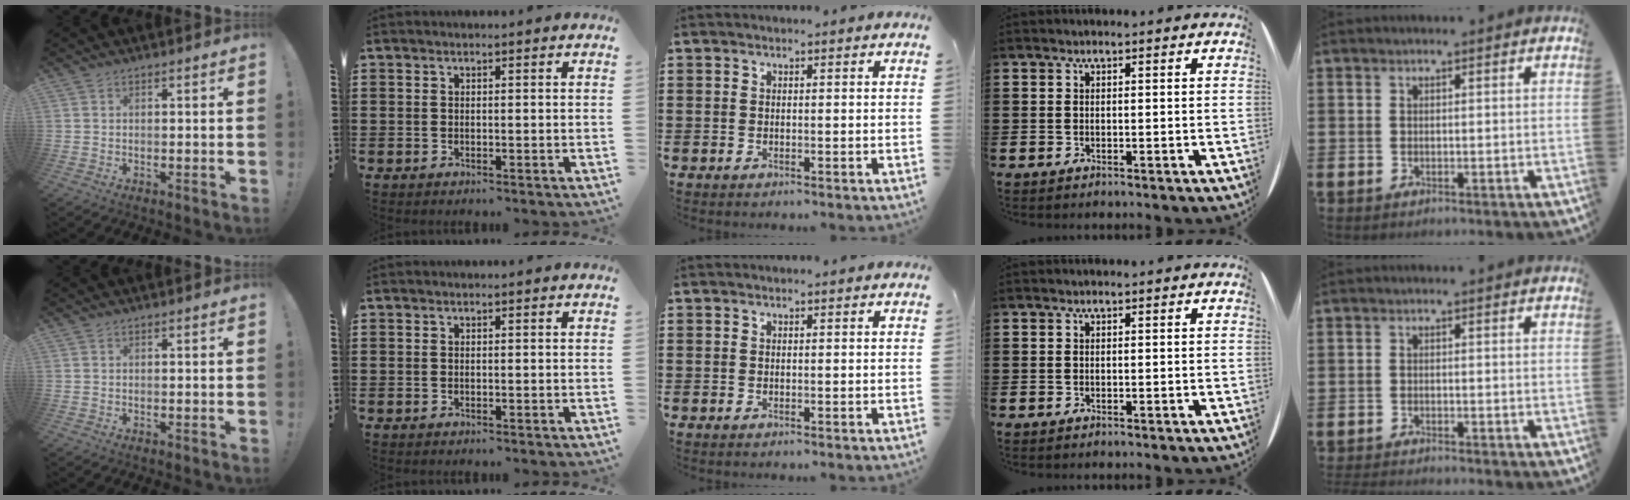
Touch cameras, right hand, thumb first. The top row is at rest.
{"little": {"total": 1.1, "force": [-1.1, -0.1, 0.1], "torque": [-0.003, 0.001, -0.021]}}